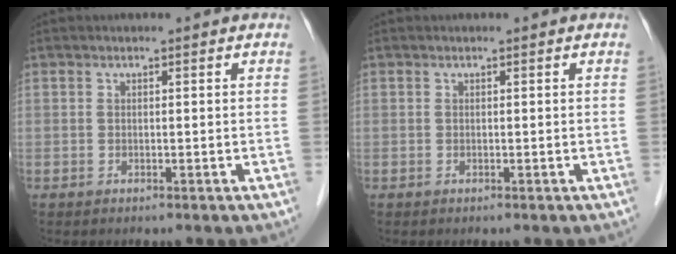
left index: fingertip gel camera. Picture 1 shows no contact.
{"total": 0.0}